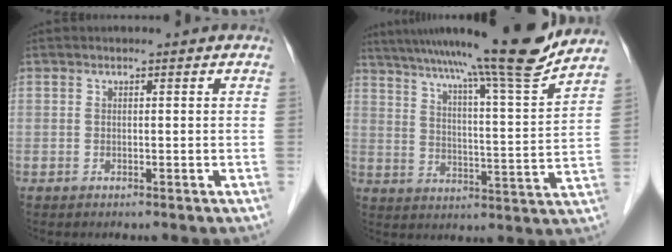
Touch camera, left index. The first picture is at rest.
{"total": 19.5, "force": [16.6, -1.7, 10.0], "torque": [-0.163, -0.022, 0.240]}